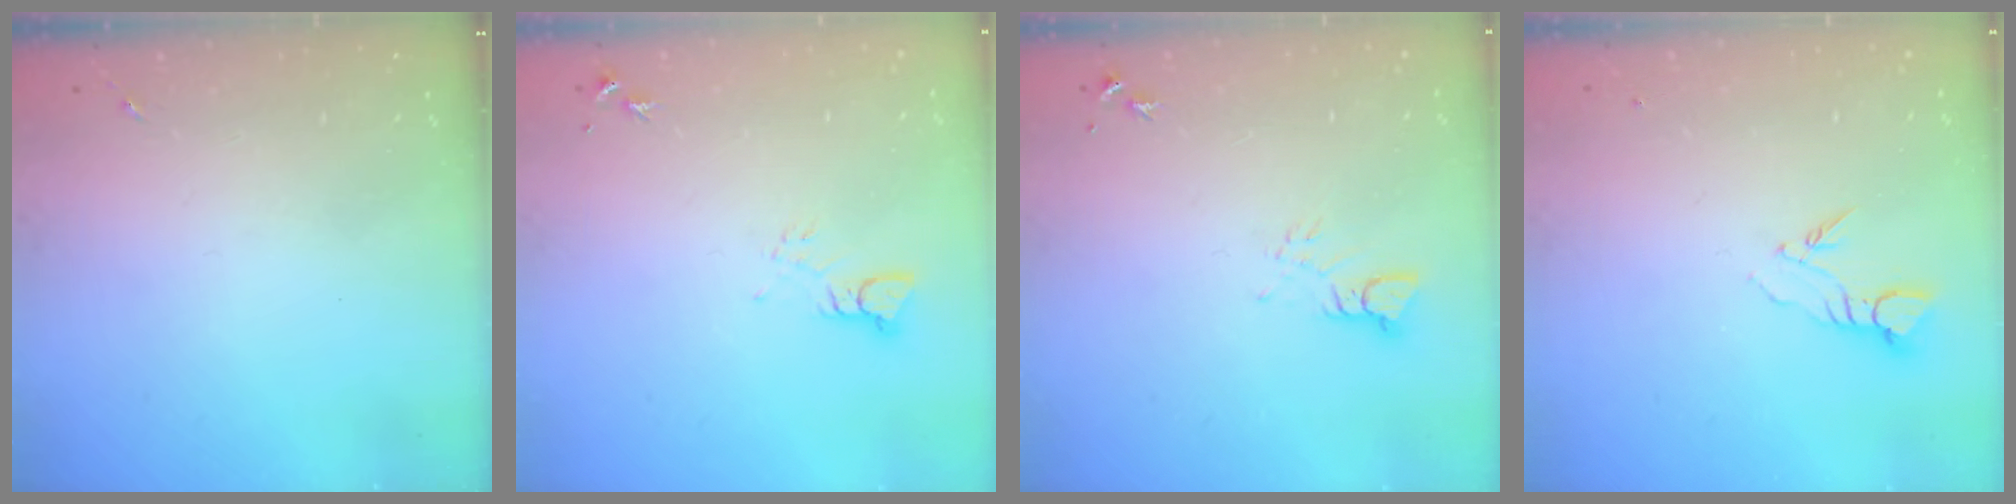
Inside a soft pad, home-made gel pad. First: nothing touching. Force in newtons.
{"total": 3.3, "press": 3.3, "slide": 0.4}
{"total": 3.2, "press": 3.2, "slide": 0.2}
{"total": 3.8, "press": 3.8, "slide": 0.2}